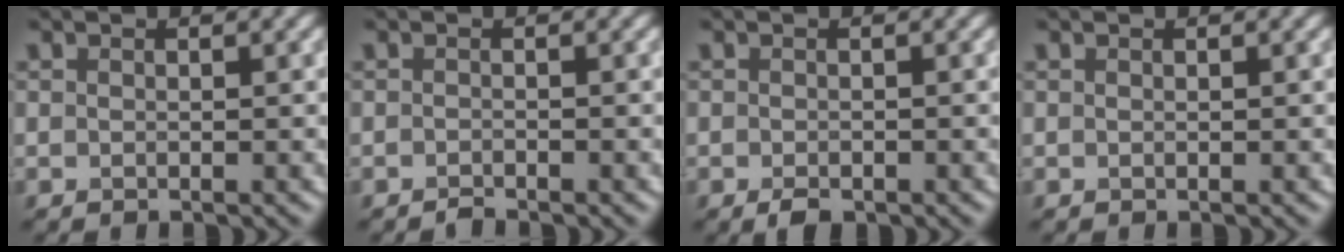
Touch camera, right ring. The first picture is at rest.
{"total": 0.7, "force": [-0.7, 0.1, 0.2], "torque": [-0.002, 0.002, -0.016]}
{"total": 1.6, "force": [-1.0, 0.7, 0.9], "torque": [-0.017, -0.004, -0.018]}
{"total": 0.0}